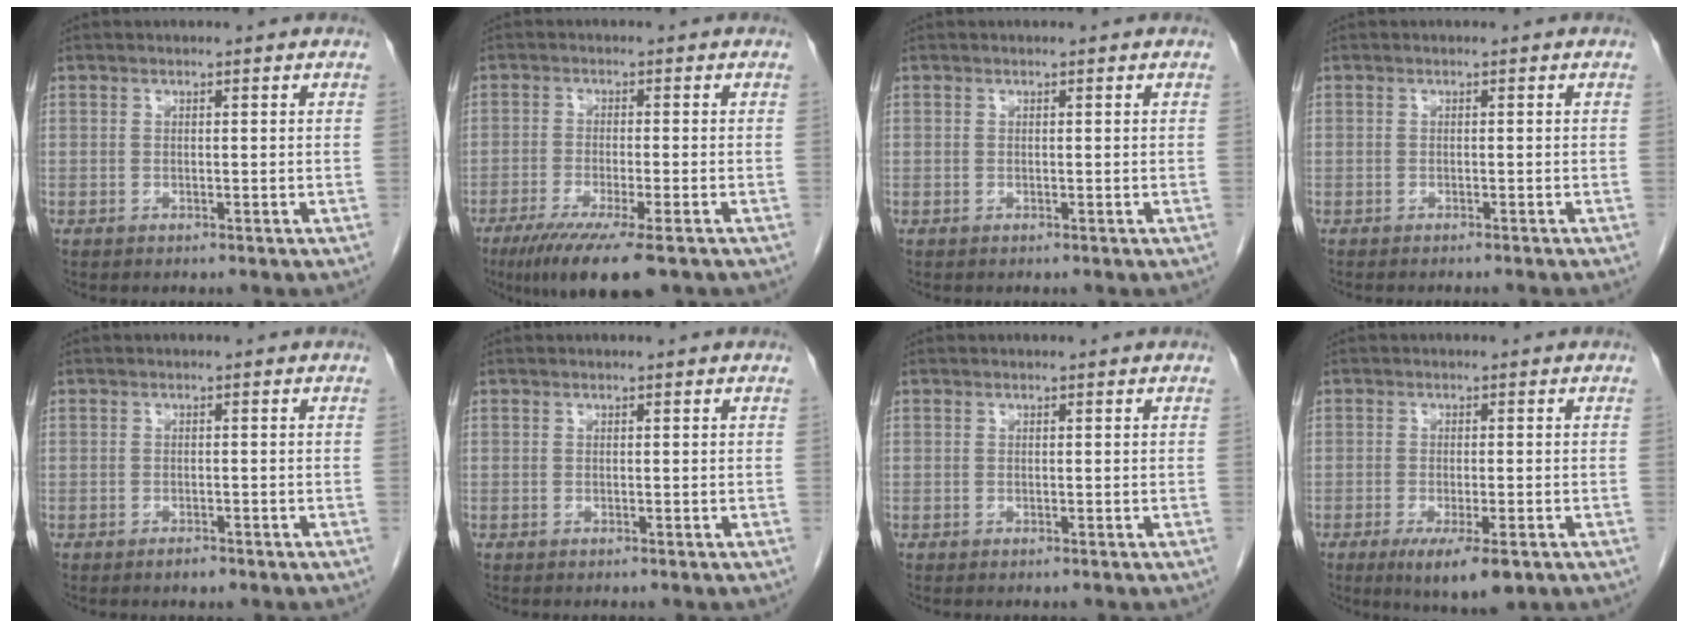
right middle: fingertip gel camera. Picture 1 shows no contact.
{"total": 10.3, "force": [-7.0, 1.0, 7.5], "torque": [-0.119, -0.025, -0.109]}
{"total": 0.0}
{"total": 3.9, "force": [-3.5, 0.0, 1.6], "torque": [-0.014, -0.002, -0.045]}
{"total": 1.2, "force": [-0.9, 0.4, 0.6], "torque": [-0.011, -0.001, -0.011]}
{"total": 0.0}
{"total": 0.0}
{"total": 6.9, "force": [-3.8, 1.5, 5.6], "torque": [-0.084, -0.016, -0.055]}